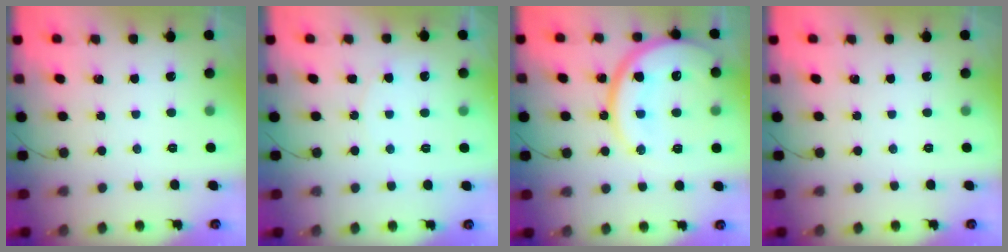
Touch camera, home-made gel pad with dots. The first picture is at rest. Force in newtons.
{"total": 4.9, "press": 4.9, "slide": 0.6}
{"total": 20.8, "press": 20.8, "slide": 1.6}
{"total": 0.0}